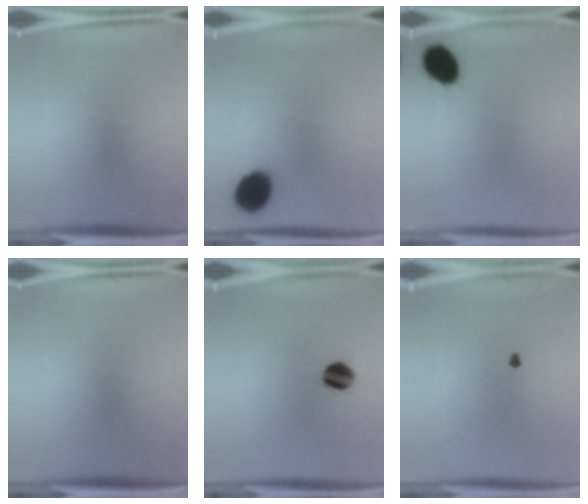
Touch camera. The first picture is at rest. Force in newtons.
{"total": 10.3}
{"total": 8.6}
{"total": 0.0}
{"total": 6.7}
{"total": 0.7}